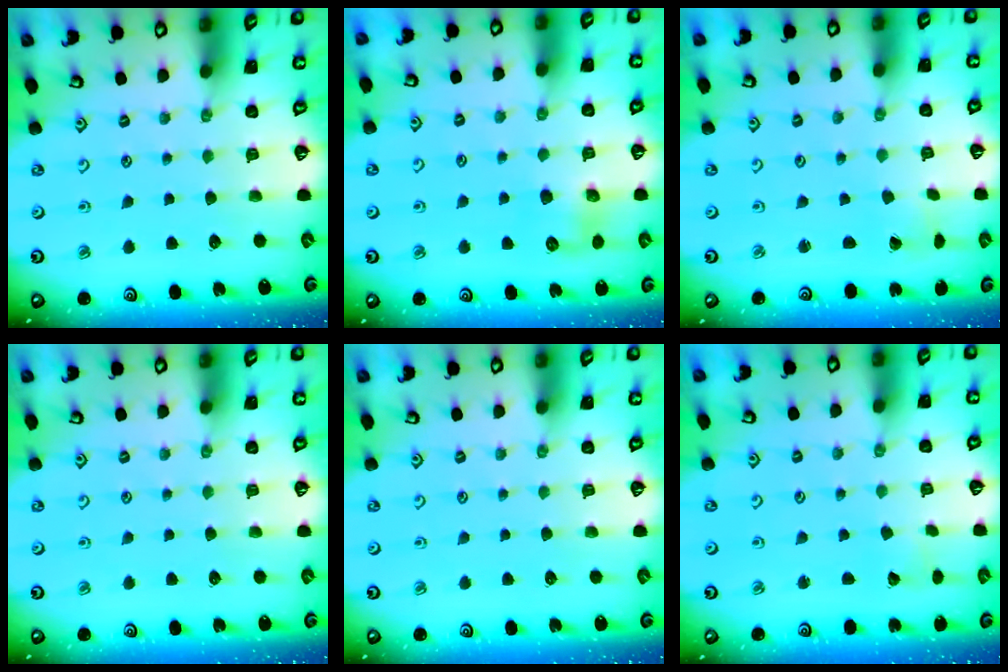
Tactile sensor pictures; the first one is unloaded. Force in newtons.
{"total": 7.2, "press": 7.2, "slide": 0.6}
{"total": 0.7, "press": 0.7, "slide": 0.0}
{"total": 0.0}
{"total": 0.0}
{"total": 2.3, "press": 2.3, "slide": 0.3}